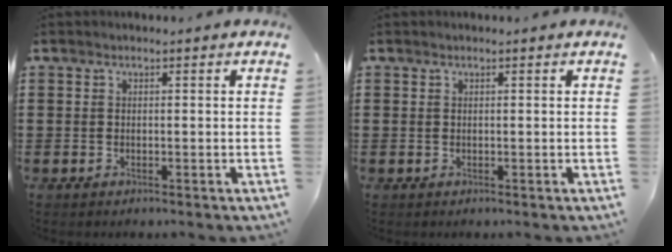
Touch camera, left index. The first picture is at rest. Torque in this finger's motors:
{"motor_torque": [-0.33, 0.28, -0.13, -0.07]}